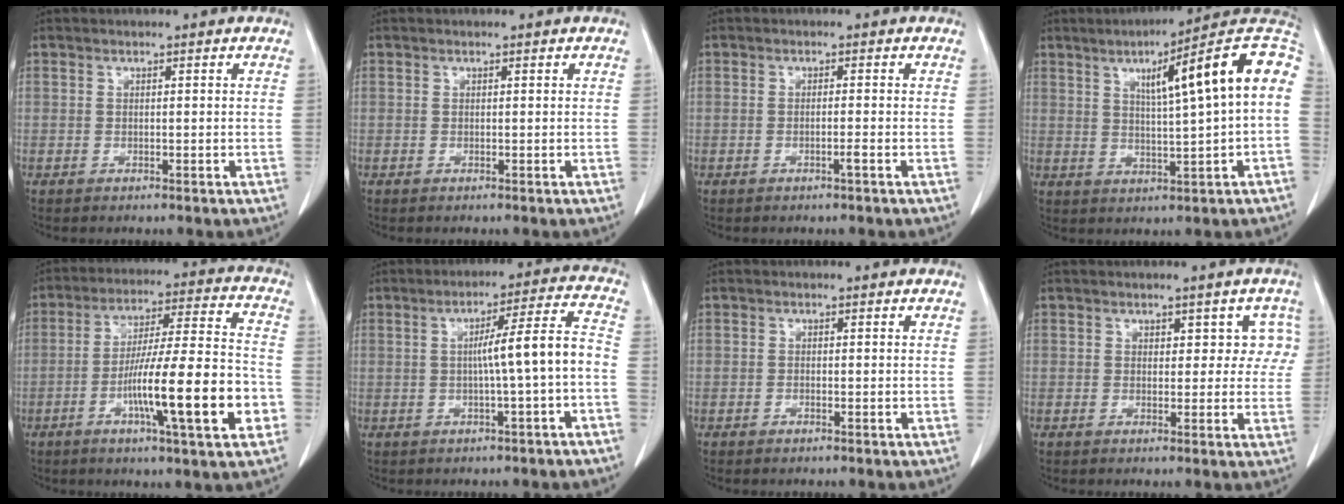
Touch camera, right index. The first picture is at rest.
{"total": 0.0}
{"total": 1.0, "force": [-0.6, -0.2, 0.9], "torque": [-0.015, 0.000, -0.009]}
{"total": 16.1, "force": [3.5, 0.5, 15.8], "torque": [-0.213, 0.030, 0.042]}
{"total": 17.3, "force": [-5.5, 1.1, 16.4], "torque": [-0.268, -0.001, -0.087]}
{"total": 8.0, "force": [-1.4, -0.6, 7.9], "torque": [-0.117, 0.021, -0.016]}
{"total": 0.5, "force": [-0.4, 0.1, 0.3], "torque": [-0.010, -0.001, -0.005]}
{"total": 4.0, "force": [1.6, 2.6, 2.6], "torque": [-0.004, 0.014, 0.015]}